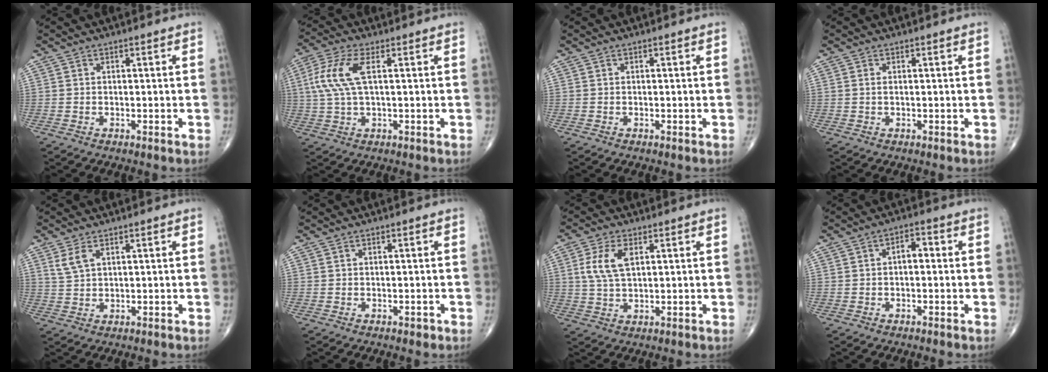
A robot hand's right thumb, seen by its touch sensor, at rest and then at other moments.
{"total": 8.7, "force": [1.9, 3.2, 7.9], "torque": [-0.201, 0.015, 0.038]}
{"total": 0.0}
{"total": 0.6, "force": [0.1, 0.3, 0.6], "torque": [-0.016, 0.000, 0.001]}
{"total": 3.2, "force": [1.7, 1.5, 2.2], "torque": [-0.047, 0.000, 0.042]}
{"total": 0.7, "force": [-0.4, 0.4, 0.4], "torque": [0.000, 0.000, -0.006]}
{"total": 6.9, "force": [2.0, 3.5, 5.6], "torque": [-0.123, -0.002, 0.041]}
{"total": 2.9, "force": [0.0, 1.6, 2.4], "torque": [-0.026, 0.013, -0.007]}